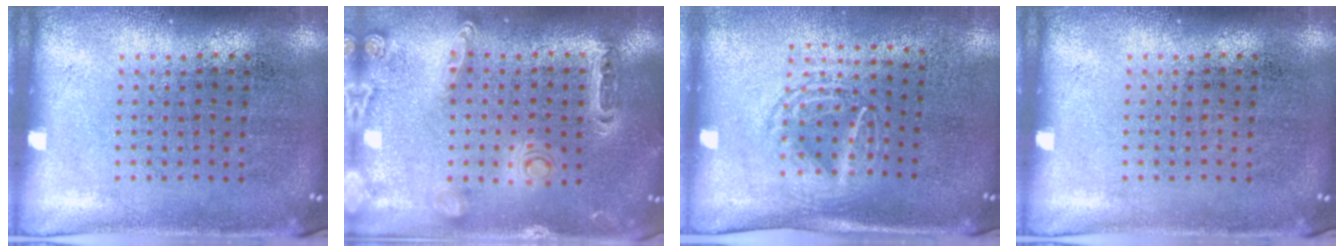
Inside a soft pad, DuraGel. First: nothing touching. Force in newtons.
{"total": 1.0, "press": 1.0, "slide": 0.3}
{"total": 1.7, "press": 1.4, "slide": 1.0}
{"total": 0.0}